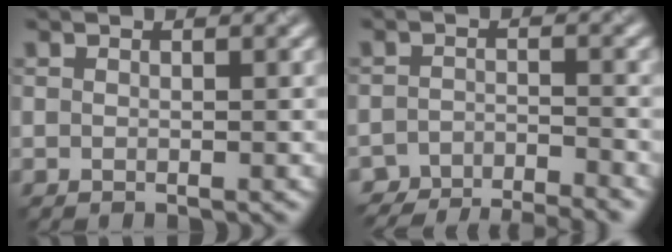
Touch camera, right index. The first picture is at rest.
{"total": 4.8, "force": [-4.7, 0.3, 0.4], "torque": [-0.005, -0.007, -0.077]}